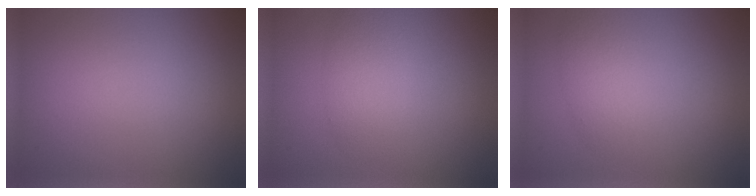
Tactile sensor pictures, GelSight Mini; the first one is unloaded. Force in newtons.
{"total": 2.8, "press": 2.8, "slide": 0.2}
{"total": 2.4, "press": 2.4, "slide": 0.1}